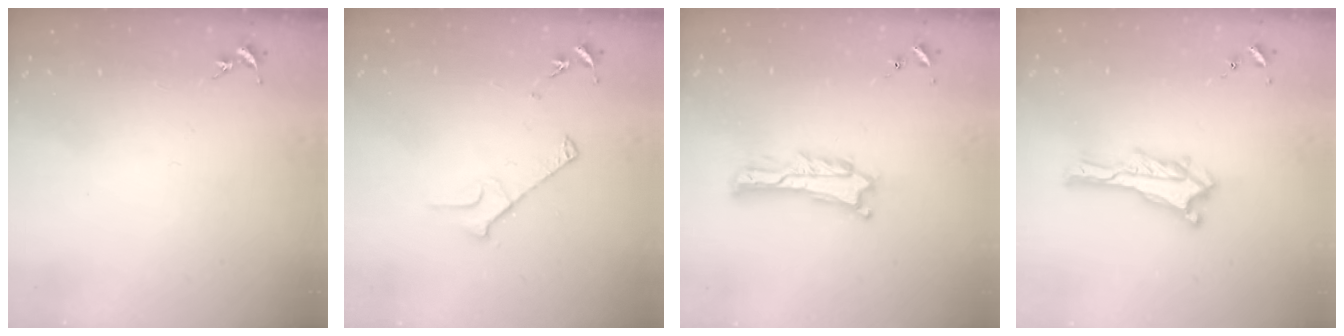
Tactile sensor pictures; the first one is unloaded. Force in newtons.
{"total": 3.9, "press": 3.9, "slide": 0.4}
{"total": 2.0, "press": 2.0, "slide": 0.3}
{"total": 0.0}